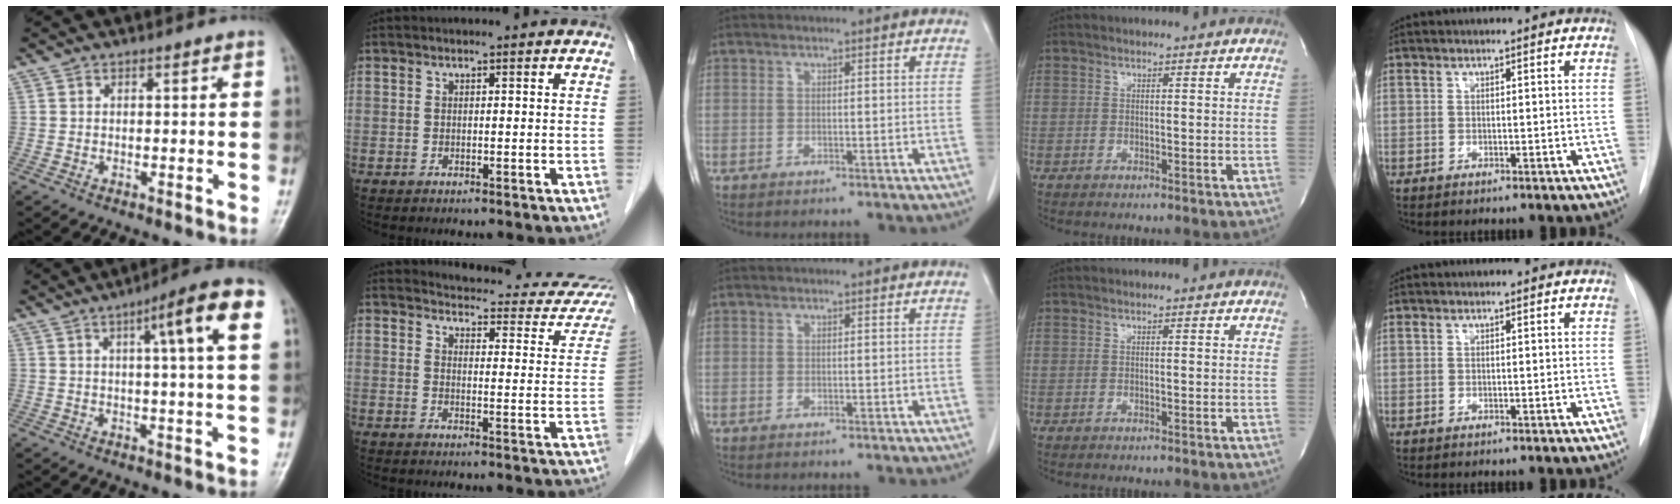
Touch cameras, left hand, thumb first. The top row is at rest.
{"thumb": {"total": 10.9, "force": [3.9, 0.8, 10.2], "torque": [-0.148, 0.008, 0.047]}, "index": {"total": 18.9, "force": [18.1, 3.6, 4.1], "torque": [-0.023, -0.068, 0.179]}}